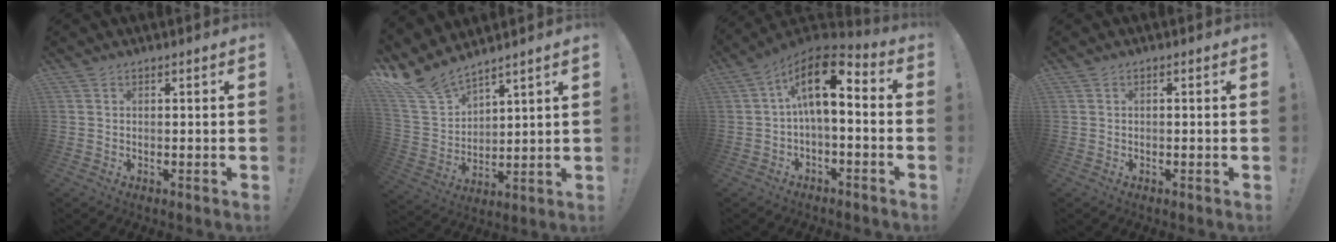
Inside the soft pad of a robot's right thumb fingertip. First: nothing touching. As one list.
[{"total": 11.0, "force": [10.0, 3.3, 3.0], "torque": [-0.087, -0.078, 0.191]}, {"total": 12.7, "force": [2.3, 5.3, 11.4], "torque": [-0.201, 0.000, 0.038]}, {"total": 0.6, "force": [-0.5, -0.1, 0.3], "torque": [-0.012, 0.002, -0.008]}]